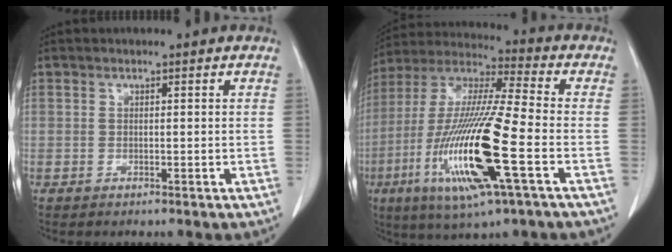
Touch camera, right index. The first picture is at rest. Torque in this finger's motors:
{"motor_torque": [2.14, 0.00, 1.05, 0.21]}